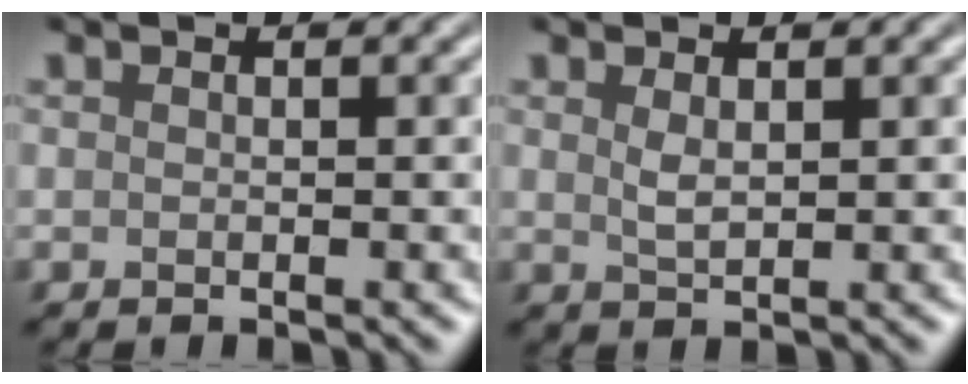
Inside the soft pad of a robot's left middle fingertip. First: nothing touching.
{"total": 1.3, "force": [0.6, 0.4, 1.0], "torque": [-0.027, -0.004, 0.013]}